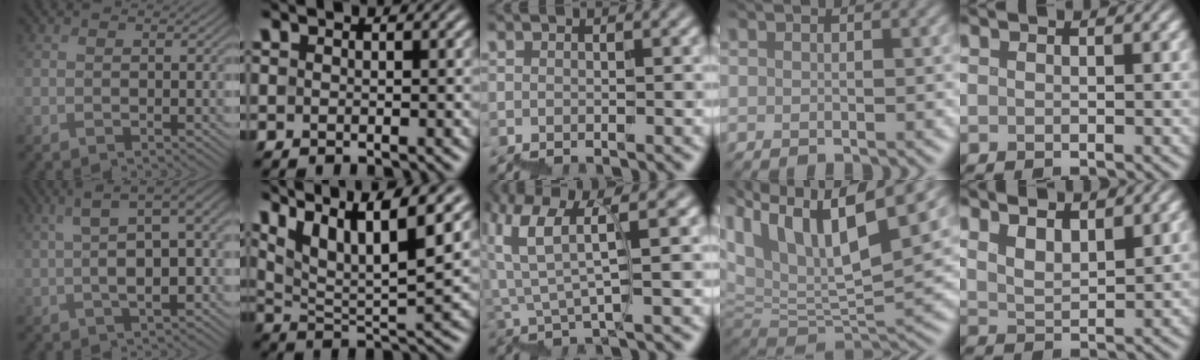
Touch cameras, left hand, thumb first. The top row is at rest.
{"thumb": {"total": 9.8, "force": [1.1, 4.1, 8.8], "torque": [-0.166, 0.007, 0.018]}, "index": {"total": 11.6, "force": [7.5, 3.0, 8.3], "torque": [-0.154, 0.015, 0.106]}, "middle": {"total": 4.1, "force": [2.6, 0.1, 3.2], "torque": [-0.075, 0.010, 0.045]}, "ring": {"total": 12.7, "force": [5.9, 5.1, 10.0], "torque": [-0.188, 0.009, 0.112]}, "little": {"total": 3.8, "force": [2.8, 1.3, 2.1], "torque": [-0.042, 0.007, 0.049]}}